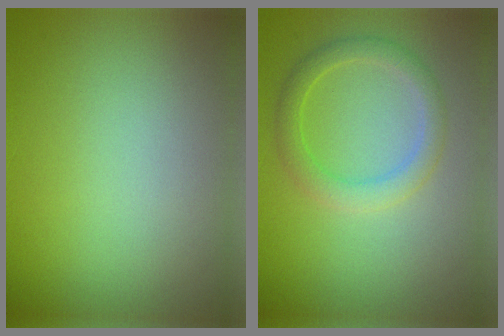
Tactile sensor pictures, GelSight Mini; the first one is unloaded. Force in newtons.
{"total": 2.7, "press": 2.7, "slide": 0.1}